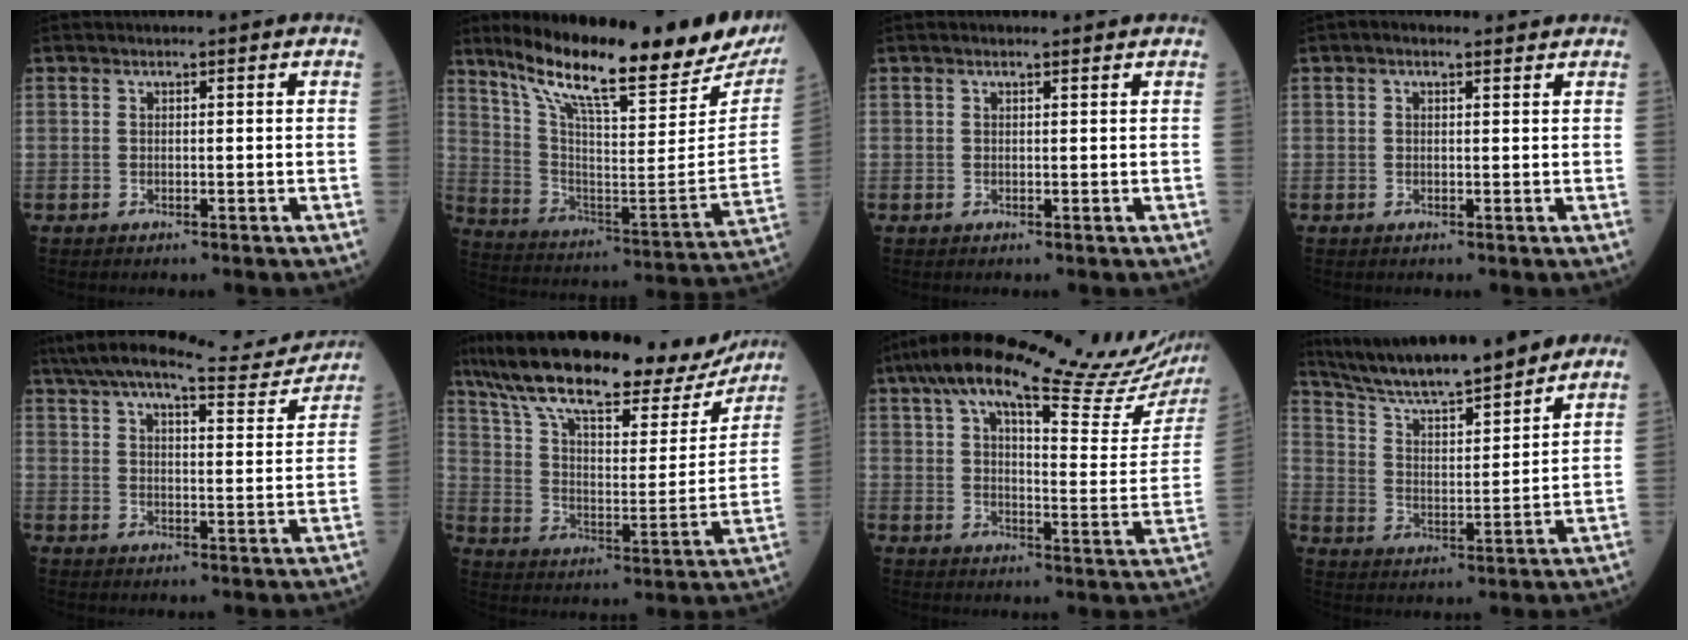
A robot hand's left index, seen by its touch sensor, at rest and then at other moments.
{"total": 28.1, "force": [22.9, 3.2, 15.9], "torque": [-0.270, -0.065, 0.331]}
{"total": 1.1, "force": [0.9, 0.0, 0.5], "torque": [-0.010, 0.009, 0.016]}
{"total": 2.1, "force": [1.5, 0.8, 1.3], "torque": [-0.027, 0.021, 0.021]}
{"total": 17.2, "force": [15.8, 1.6, 6.5], "torque": [-0.104, -0.006, 0.215]}
{"total": 27.2, "force": [21.9, 7.7, 14.3], "torque": [-0.246, 0.018, 0.317]}
{"total": 27.9, "force": [23.2, 3.8, 15.0], "torque": [-0.237, -0.018, 0.294]}
{"total": 18.0, "force": [15.8, 1.8, 8.4], "torque": [-0.146, 0.011, 0.260]}